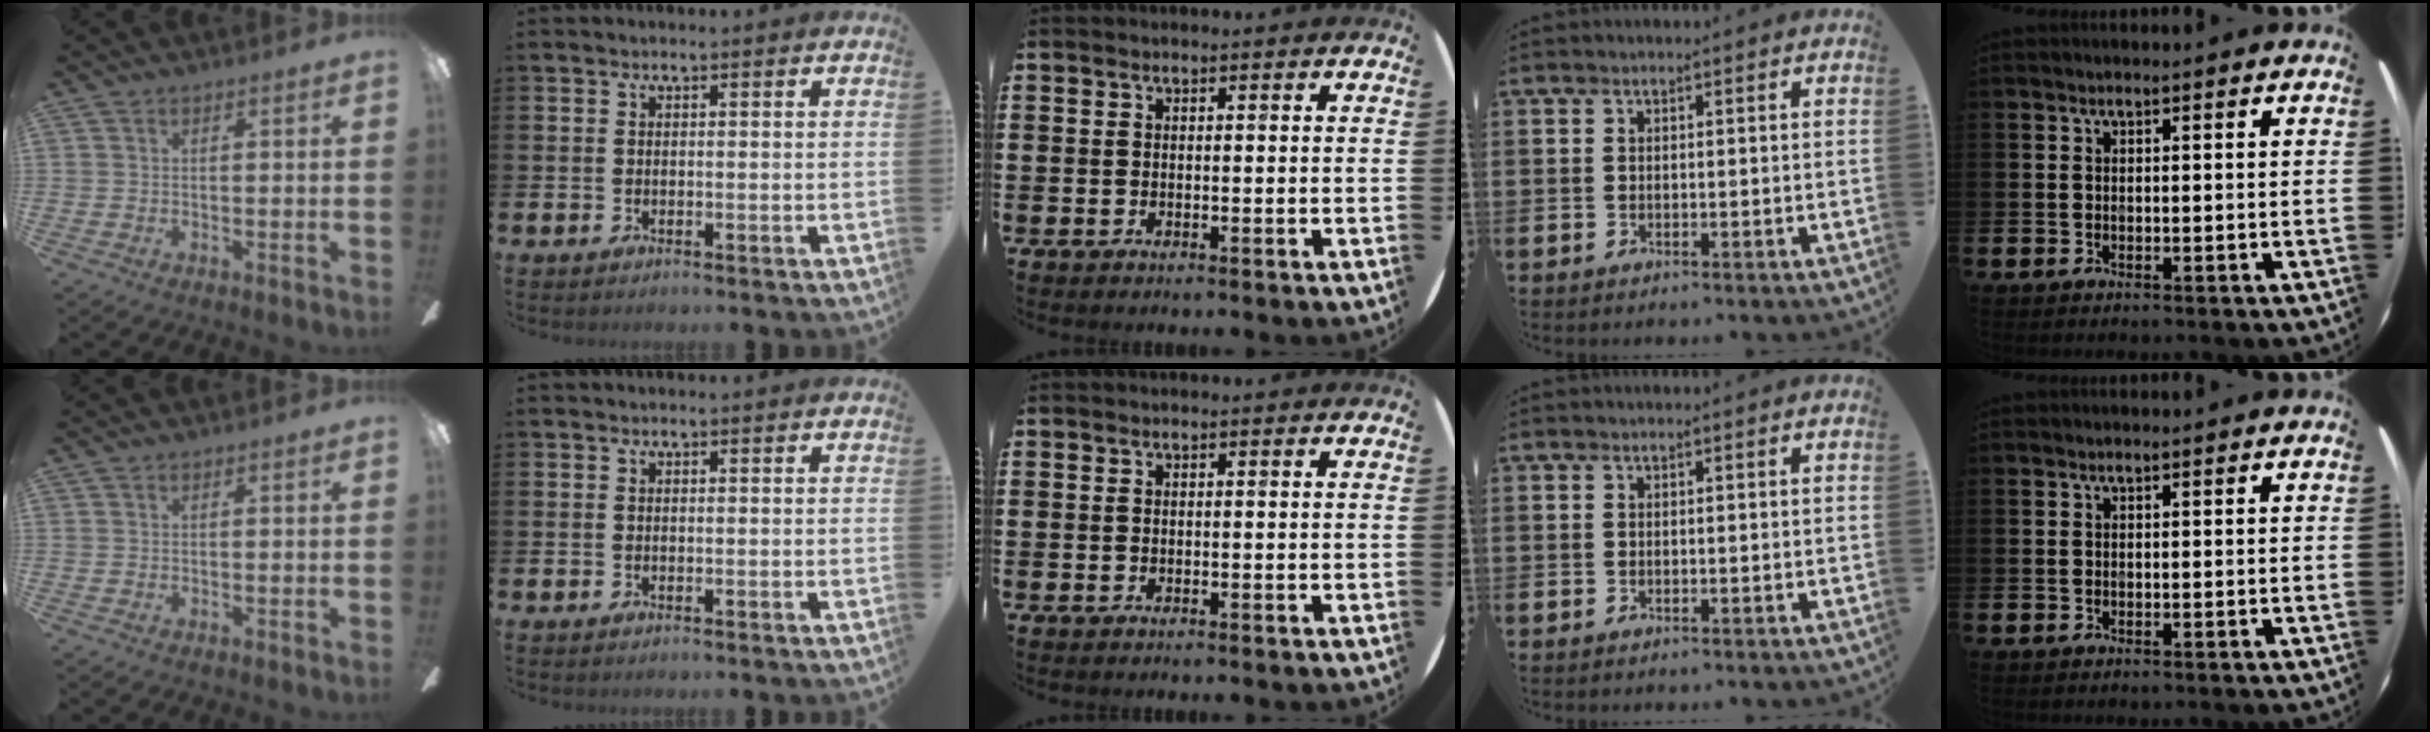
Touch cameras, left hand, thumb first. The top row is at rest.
{}